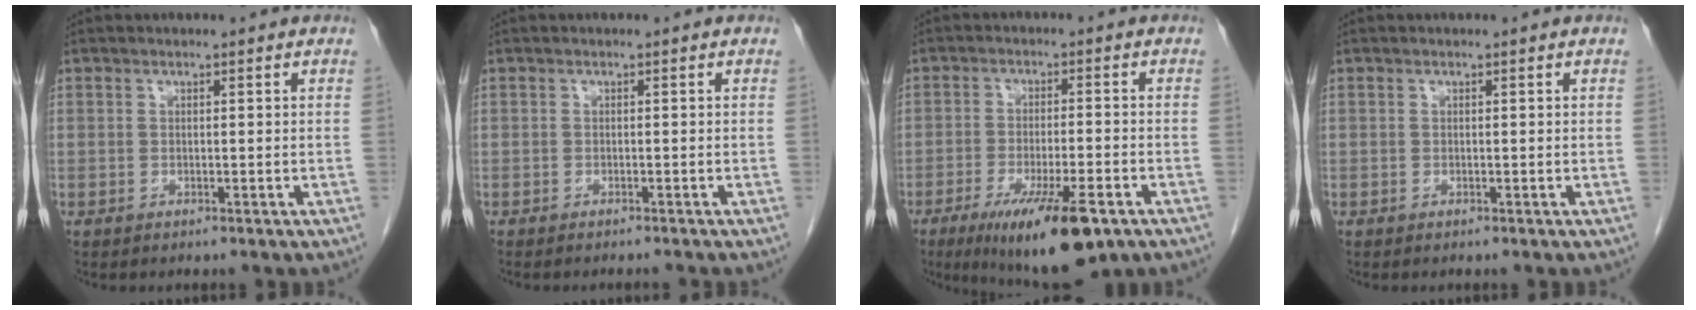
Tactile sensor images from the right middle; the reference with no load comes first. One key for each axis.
{"total": 2.6, "fx": -2.5, "fy": 0.0, "fz": 1.0, "tx": -0.014, "ty": -0.002, "tz": -0.032}
{"total": 13.2, "fx": -7.5, "fy": 2.1, "fz": 10.7, "tx": -0.159, "ty": -0.029, "tz": -0.114}
{"total": 0.0}